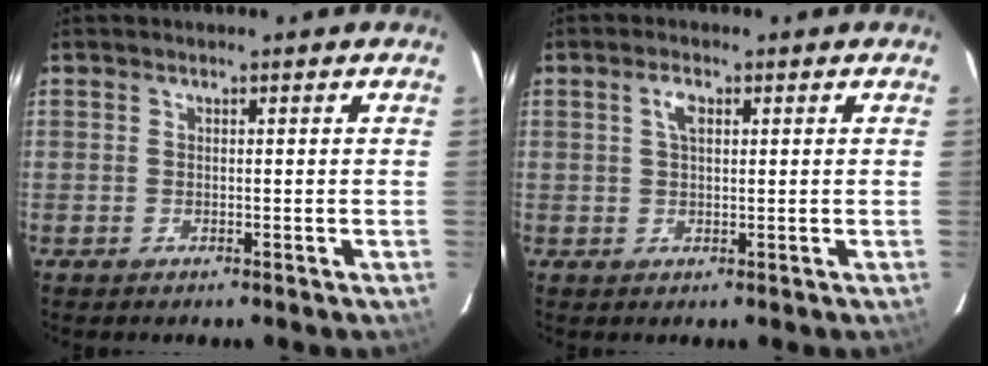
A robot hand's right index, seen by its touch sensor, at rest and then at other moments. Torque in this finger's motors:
{"motor_torque": [0.12, -0.06, 0.10, 0.05]}